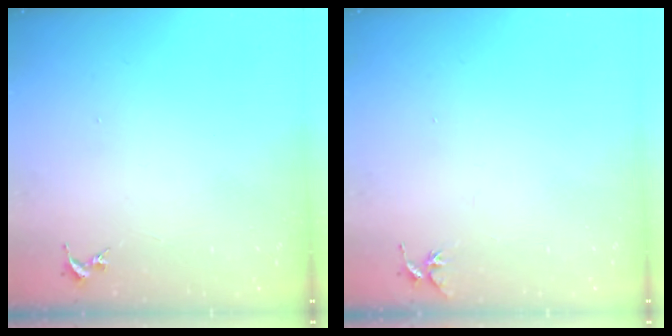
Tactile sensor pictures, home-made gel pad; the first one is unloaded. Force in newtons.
{"total": 4.9, "press": 4.8, "slide": 0.5}